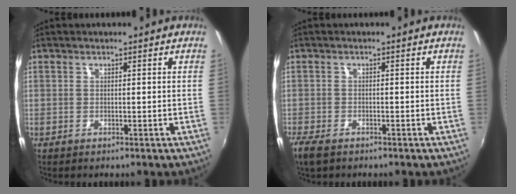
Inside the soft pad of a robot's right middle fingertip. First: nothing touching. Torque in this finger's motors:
{"motor_torque": [0.30, -0.33, 0.18, 0.02]}